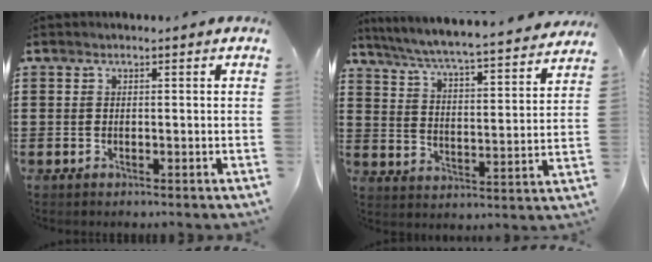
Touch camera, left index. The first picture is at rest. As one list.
[{"total": 5.3, "force": [5.0, -0.7, 1.5], "torque": [-0.055, -0.046, 0.078]}]